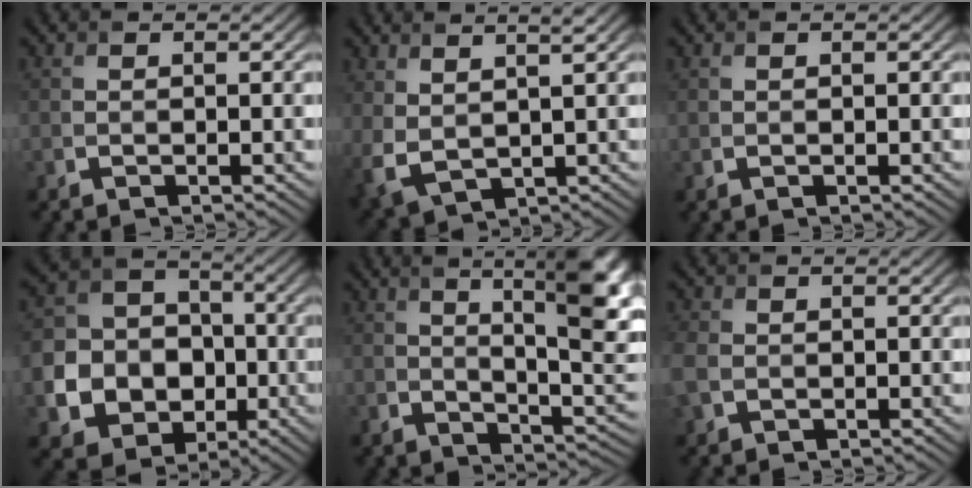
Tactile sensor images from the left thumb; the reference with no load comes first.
{"total": 4.9, "force": [2.7, 1.8, 3.7], "torque": [-0.101, -0.005, 0.060]}
{"total": 0.0}
{"total": 13.1, "force": [-3.0, 11.5, 5.5], "torque": [-0.156, -0.038, -0.076]}
{"total": 11.6, "force": [4.1, 3.9, 10.1], "torque": [-0.154, 0.003, 0.061]}
{"total": 4.0, "force": [-0.7, 3.1, 2.5], "torque": [-0.083, -0.008, -0.016]}